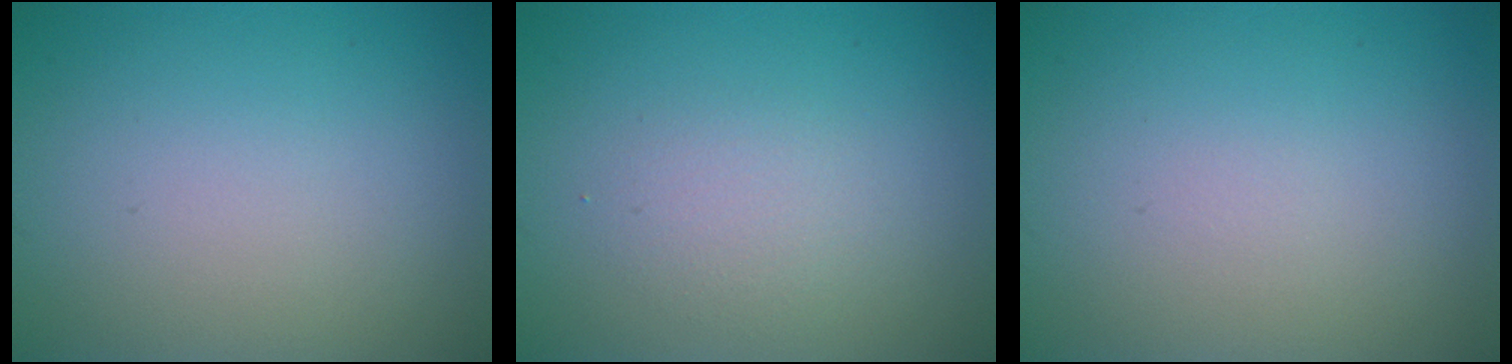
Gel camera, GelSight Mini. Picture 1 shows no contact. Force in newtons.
{"total": 1.7, "press": 1.7, "slide": 0.2}
{"total": 0.0}